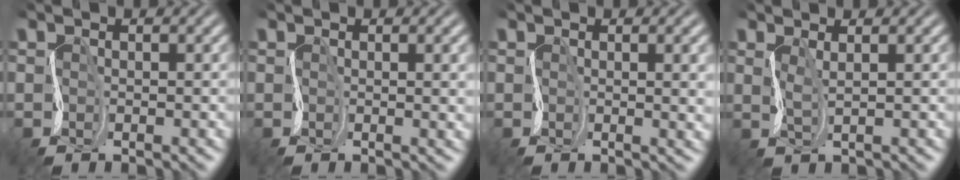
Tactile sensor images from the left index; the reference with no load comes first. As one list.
[{"total": 3.5, "force": [0.4, 1.4, 3.1], "torque": [-0.030, 0.000, 0.007]}, {"total": 4.7, "force": [0.4, 2.1, 4.2], "torque": [-0.033, 0.003, 0.007]}, {"total": 1.2, "force": [1.0, 0.2, 0.5], "torque": [-0.013, 0.005, 0.020]}]